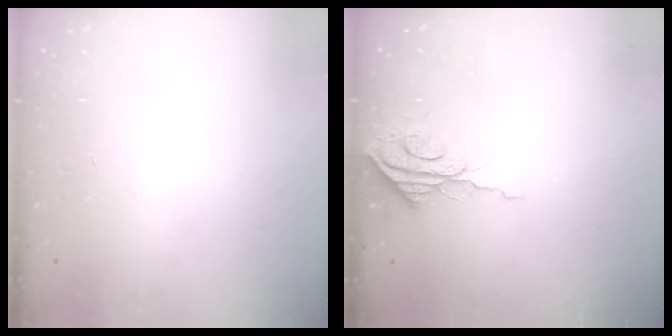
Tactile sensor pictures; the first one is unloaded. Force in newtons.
{"total": 8.3, "press": 8.3, "slide": 0.6}